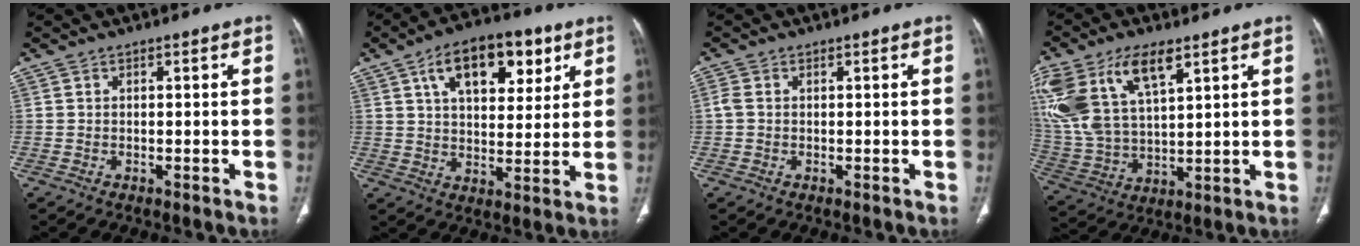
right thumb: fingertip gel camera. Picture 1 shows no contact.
{"total": 15.9, "force": [7.3, 8.5, 11.2], "torque": [-0.133, -0.012, 0.116]}
{"total": 1.6, "force": [0.2, 1.2, 1.0], "torque": [-0.033, 0.005, 0.005]}
{"total": 21.2, "force": [10.1, 10.5, 15.4], "torque": [-0.343, -0.011, 0.202]}